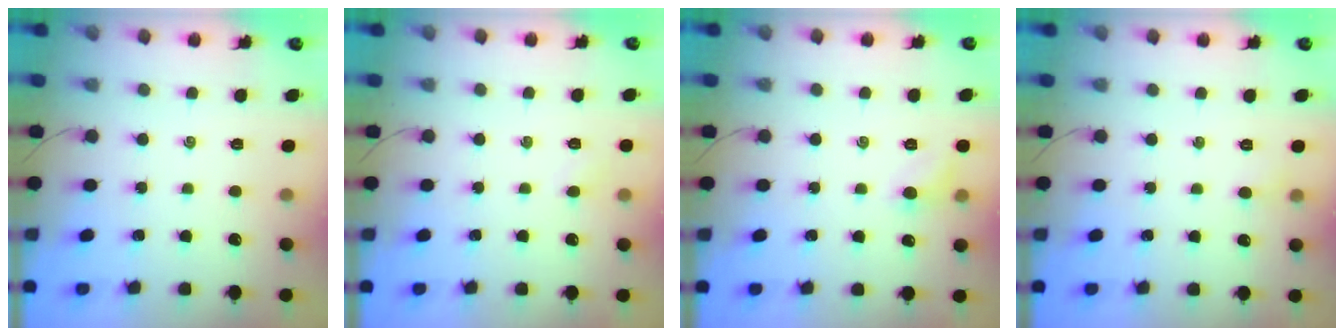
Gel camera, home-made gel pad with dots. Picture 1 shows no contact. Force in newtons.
{"total": 3.0, "press": 2.9, "slide": 0.8}
{"total": 5.9, "press": 5.6, "slide": 1.7}
{"total": 2.8, "press": 2.6, "slide": 1.0}